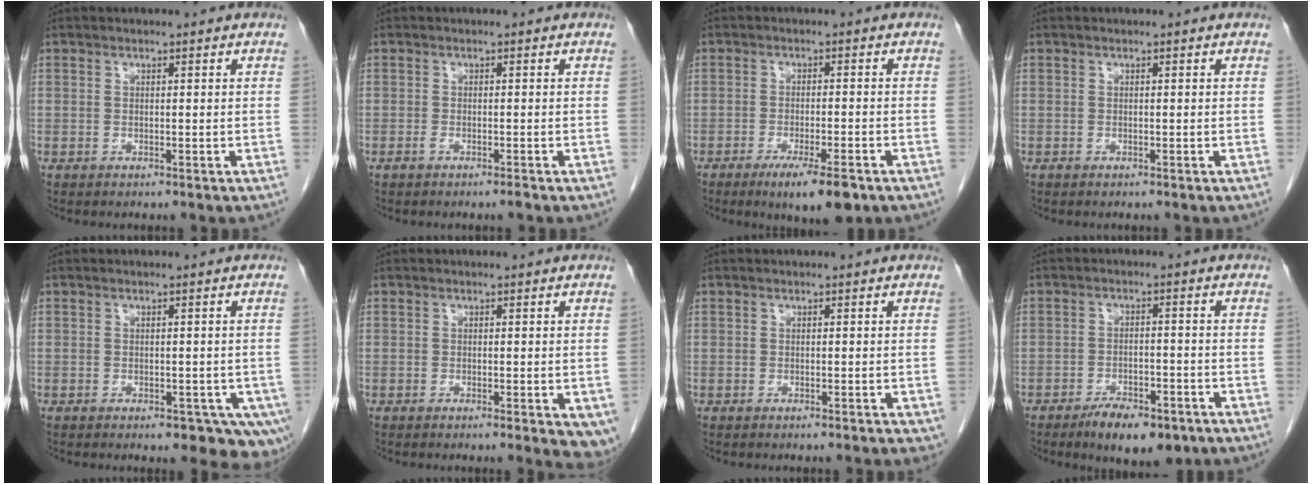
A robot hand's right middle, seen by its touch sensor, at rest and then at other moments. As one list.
[{"total": 1.1, "force": [-0.9, 0.0, 0.7], "torque": [-0.015, -0.001, -0.016]}, {"total": 7.5, "force": [-4.7, 1.1, 5.7], "torque": [-0.086, -0.015, -0.069]}, {"total": 0.0}, {"total": 8.6, "force": [-4.9, 4.2, 5.6], "torque": [-0.057, -0.015, -0.061]}, {"total": 5.9, "force": [-3.1, 1.9, 4.6], "torque": [-0.036, -0.011, -0.046]}, {"total": 2.4, "force": [-1.2, 0.6, 2.0], "torque": [-0.013, -0.004, -0.015]}, {"total": 7.8, "force": [-5.3, 2.9, 4.9], "torque": [-0.074, -0.004, -0.080]}]